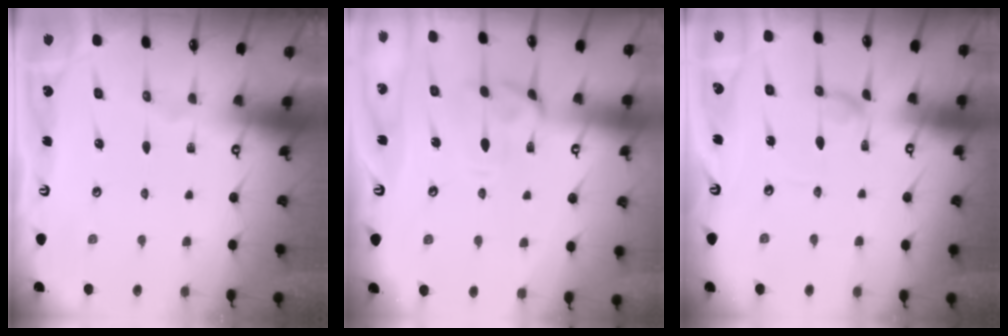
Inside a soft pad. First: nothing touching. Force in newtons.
{"total": 3.3, "press": 3.1, "slide": 1.1}
{"total": 0.0}